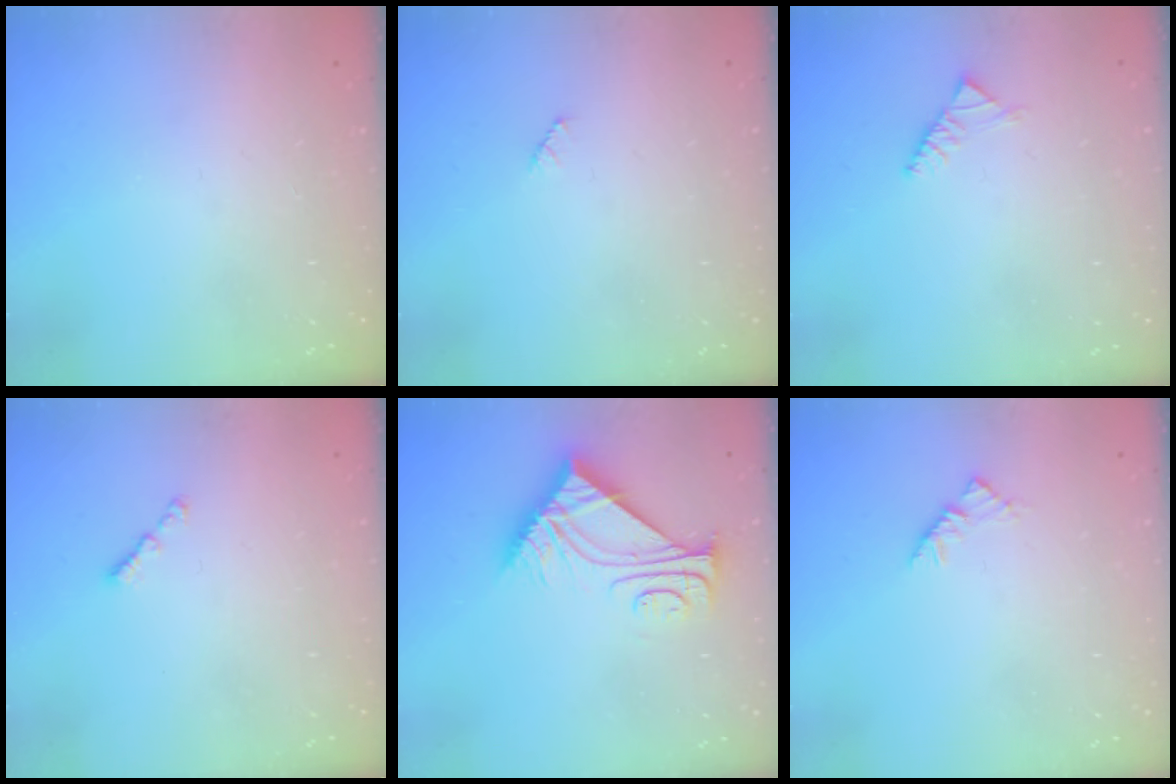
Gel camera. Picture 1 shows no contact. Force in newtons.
{"total": 2.5, "press": 2.5, "slide": 0.3}
{"total": 2.6, "press": 2.5, "slide": 0.8}
{"total": 1.1, "press": 1.0, "slide": 0.4}
{"total": 8.7, "press": 8.7, "slide": 0.1}
{"total": 2.9, "press": 2.8, "slide": 0.7}